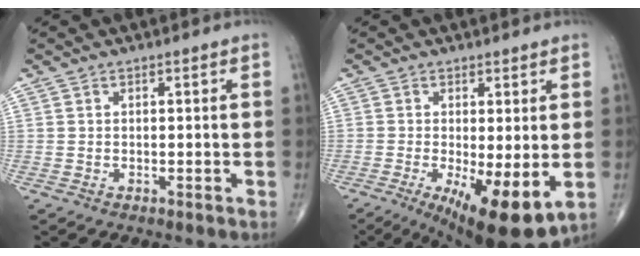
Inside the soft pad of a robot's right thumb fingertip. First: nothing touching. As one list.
[{"total": 12.5, "force": [-3.1, 3.8, 11.5], "torque": [-0.178, -0.025, -0.036]}]